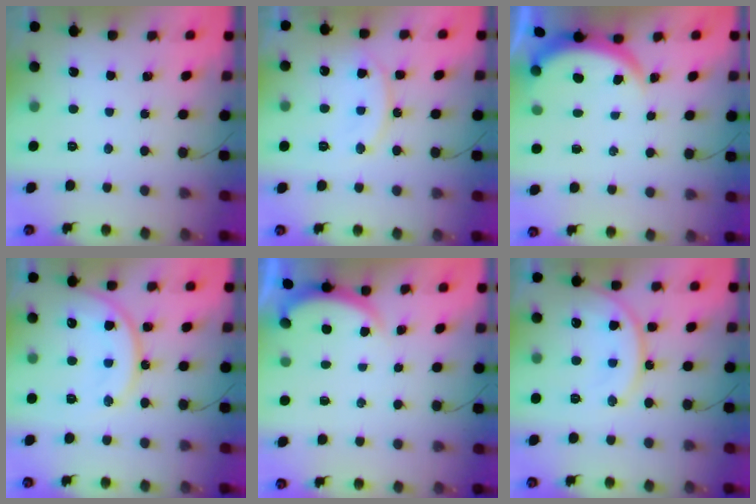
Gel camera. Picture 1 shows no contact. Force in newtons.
{"total": 11.7, "press": 11.7, "slide": 0.7}
{"total": 3.9, "press": 3.9, "slide": 0.1}
{"total": 14.0, "press": 14.0, "slide": 1.2}
{"total": 1.7, "press": 1.6, "slide": 0.5}
{"total": 15.4, "press": 15.3, "slide": 1.4}